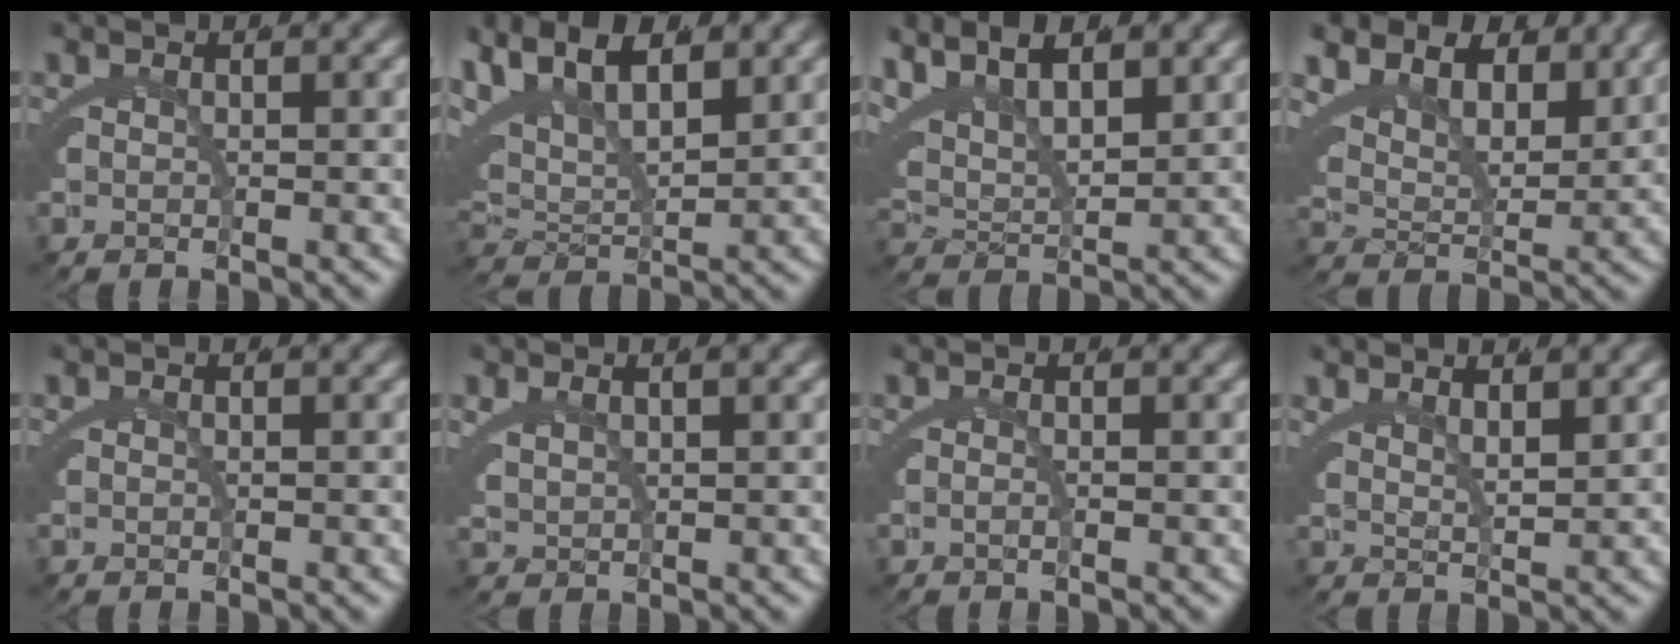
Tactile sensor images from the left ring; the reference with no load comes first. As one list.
[{"total": 9.7, "force": [4.3, 6.3, 6.1], "torque": [-0.140, 0.010, 0.062]}, {"total": 9.3, "force": [4.3, 6.2, 5.4], "torque": [-0.121, 0.016, 0.057]}, {"total": 8.1, "force": [3.9, 5.5, 4.6], "torque": [-0.098, -0.007, 0.060]}, {"total": 0.0}, {"total": 1.4, "force": [1.2, -0.2, 0.6], "torque": [-0.014, -0.005, 0.033]}, {"total": 0.6, "force": [-0.3, 0.0, 0.5], "torque": [-0.012, -0.001, -0.008]}, {"total": 3.0, "force": [2.6, -0.1, 1.4], "torque": [-0.018, 0.000, 0.047]}]